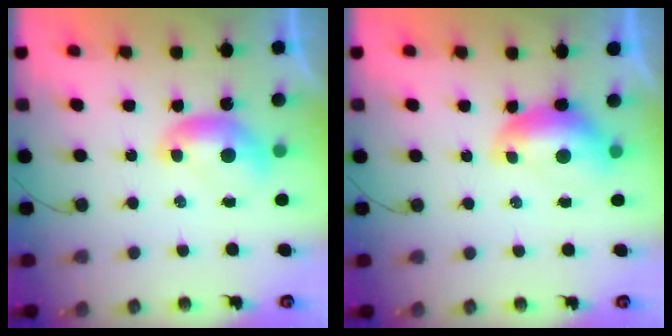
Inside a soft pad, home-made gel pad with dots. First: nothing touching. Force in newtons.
{"total": 1.1, "press": 1.0, "slide": 0.4}